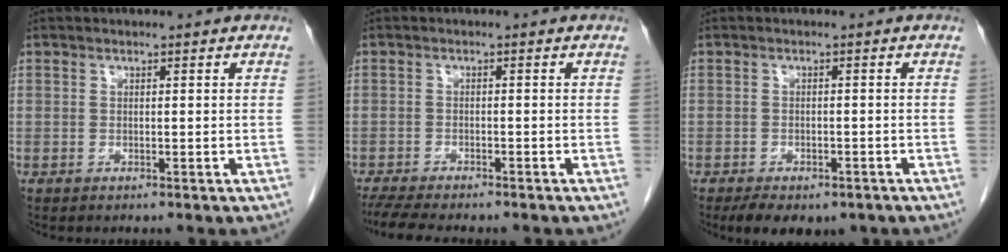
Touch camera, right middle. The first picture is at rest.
{"total": 9.1, "force": [-7.8, 1.5, 4.4], "torque": [-0.068, -0.011, -0.117]}
{"total": 7.7, "force": [-5.5, 3.6, 3.9], "torque": [-0.052, -0.004, -0.074]}